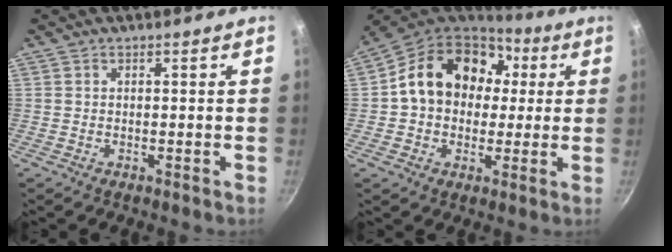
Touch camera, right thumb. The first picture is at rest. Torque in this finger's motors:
{"motor_torque": [0.85, 3.56, 0.91, -0.55, 0.12]}